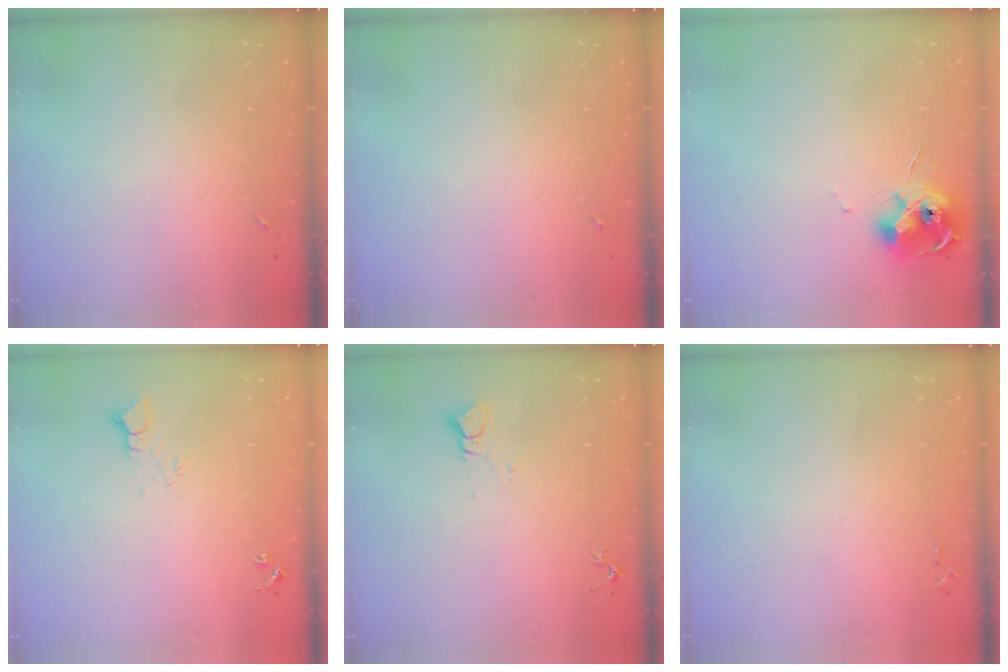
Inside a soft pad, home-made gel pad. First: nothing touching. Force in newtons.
{"total": 0.0}
{"total": 11.7, "press": 11.7, "slide": 0.7}
{"total": 3.9, "press": 3.8, "slide": 0.4}
{"total": 3.2, "press": 3.2, "slide": 0.2}
{"total": 2.6, "press": 2.6, "slide": 0.4}